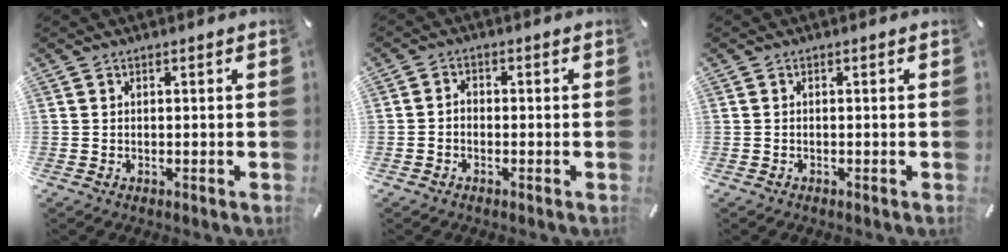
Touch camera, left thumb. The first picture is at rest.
{"total": 1.8, "force": [-1.3, 1.1, 0.7], "torque": [-0.012, 0.009, -0.026]}
{"total": 0.0}